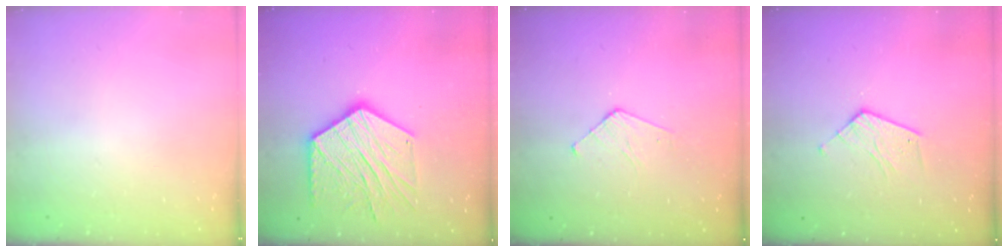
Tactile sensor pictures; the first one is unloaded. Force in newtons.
{"total": 18.3, "press": 18.2, "slide": 1.6}
{"total": 4.9, "press": 4.9, "slide": 0.4}
{"total": 7.3, "press": 7.3, "slide": 0.3}